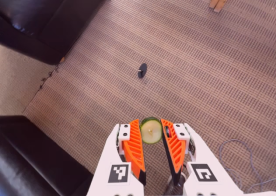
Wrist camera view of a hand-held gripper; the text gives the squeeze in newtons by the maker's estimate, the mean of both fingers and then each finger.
{"total": 9.2, "left": 9.1, "right": 9.2}